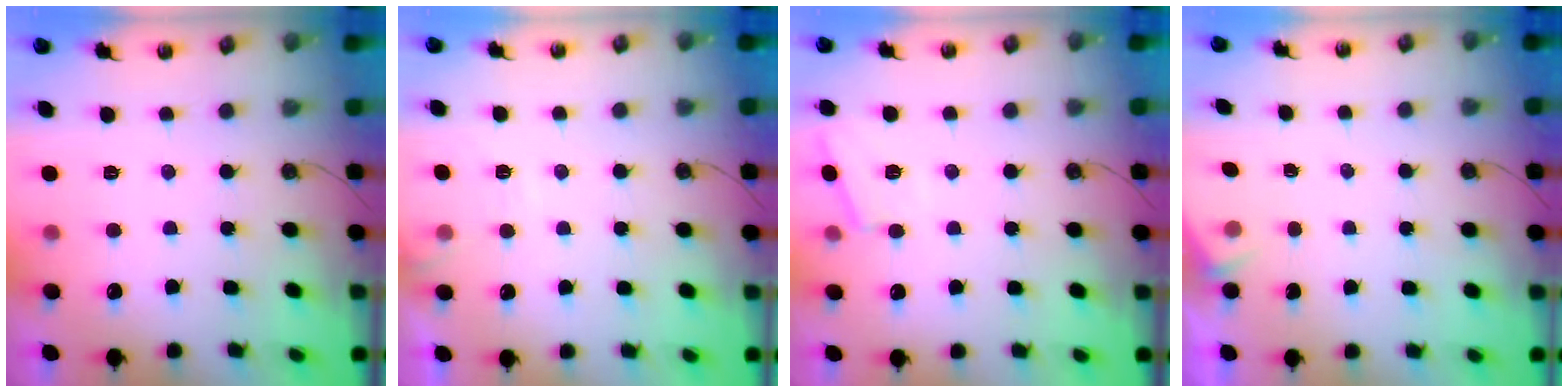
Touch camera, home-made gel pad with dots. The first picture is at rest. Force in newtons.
{"total": 6.1, "press": 6.0, "slide": 0.8}
{"total": 5.5, "press": 5.4, "slide": 0.7}
{"total": 2.9, "press": 2.9, "slide": 0.4}